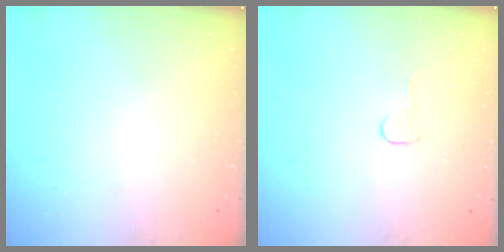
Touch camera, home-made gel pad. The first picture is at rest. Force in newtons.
{"total": 3.7, "press": 3.7, "slide": 0.3}